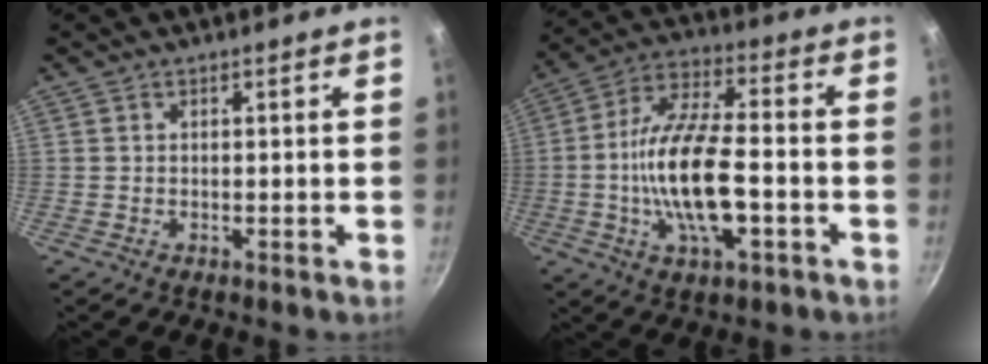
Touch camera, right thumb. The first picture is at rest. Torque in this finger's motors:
{"motor_torque": [-0.01, 1.30, 1.98, -0.79, 0.58]}